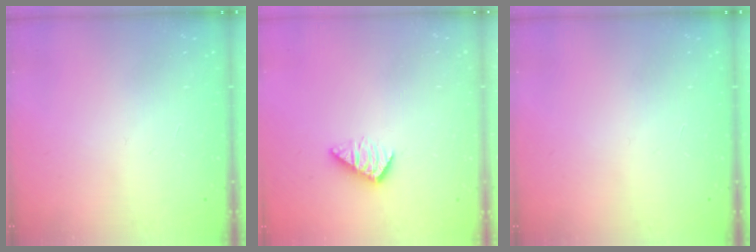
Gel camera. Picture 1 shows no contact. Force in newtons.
{"total": 3.7, "press": 3.7, "slide": 0.4}
{"total": 0.0}